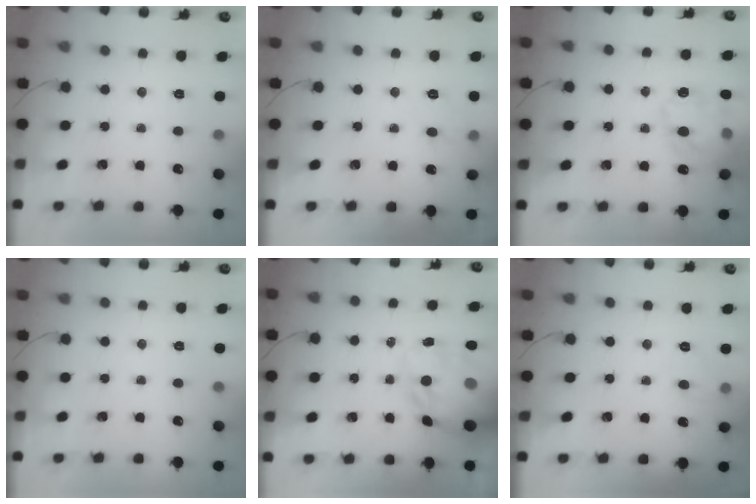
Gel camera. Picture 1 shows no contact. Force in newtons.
{"total": 4.3, "press": 4.0, "slide": 1.6}
{"total": 18.2, "press": 18.0, "slide": 3.0}
{"total": 0.0}
{"total": 18.0, "press": 17.6, "slide": 3.9}
{"total": 6.7, "press": 6.7, "slide": 1.0}